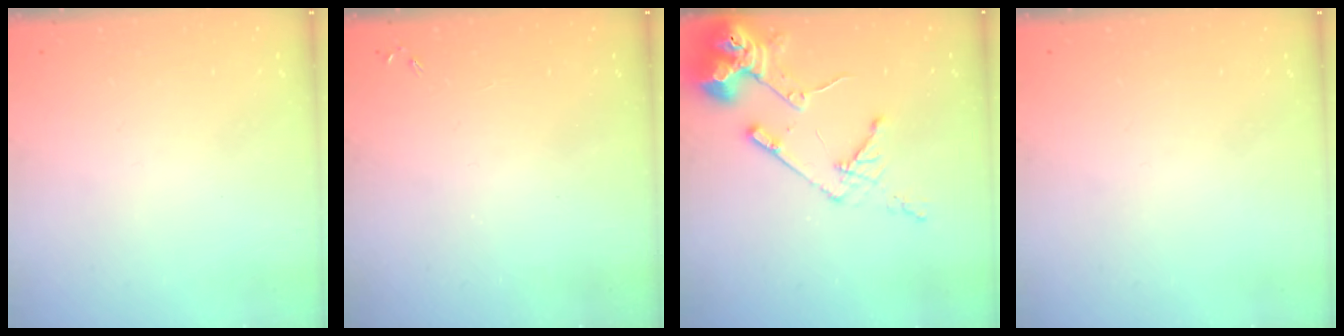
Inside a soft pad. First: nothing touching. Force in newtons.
{"total": 0.0}
{"total": 13.9, "press": 13.7, "slide": 1.8}
{"total": 0.0}